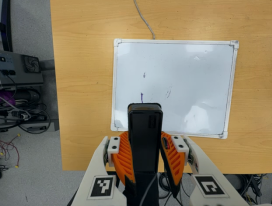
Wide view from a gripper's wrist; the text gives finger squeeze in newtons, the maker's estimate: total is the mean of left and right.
{"total": 6.7, "left": 5.8, "right": 7.5}